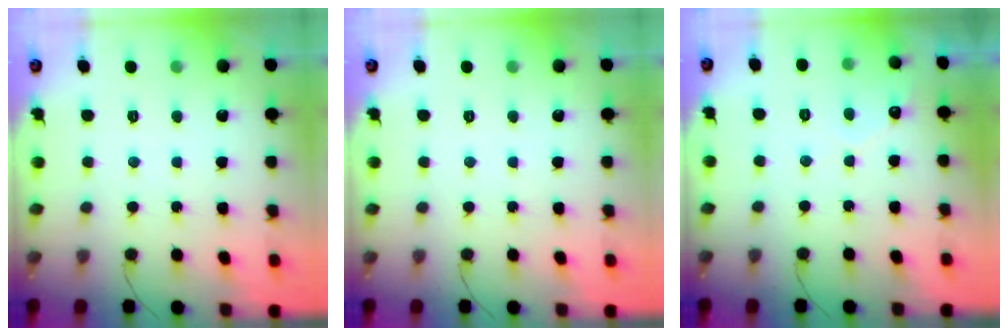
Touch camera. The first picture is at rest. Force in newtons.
{"total": 0.0}
{"total": 2.8, "press": 2.8, "slide": 0.1}